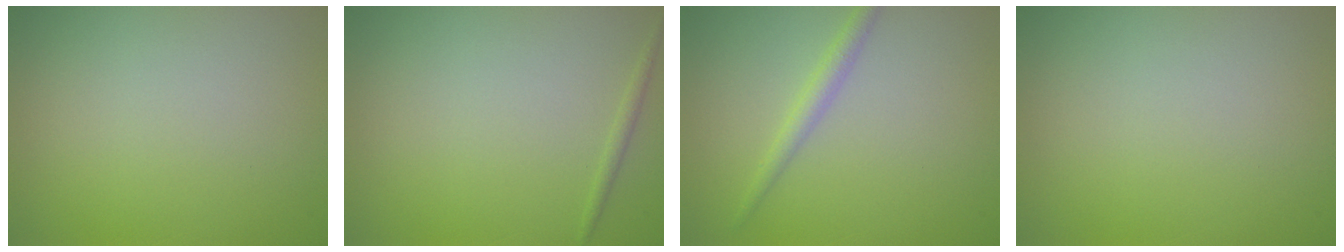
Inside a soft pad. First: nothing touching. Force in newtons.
{"total": 0.6, "press": 0.6, "slide": 0.1}
{"total": 1.6, "press": 1.6, "slide": 0.0}
{"total": 0.0}